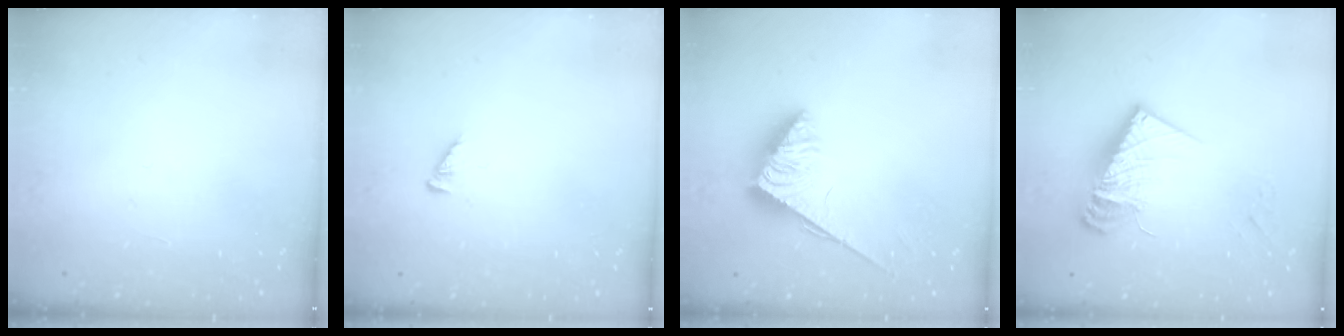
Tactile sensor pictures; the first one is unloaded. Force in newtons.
{"total": 2.5, "press": 2.5, "slide": 0.4}
{"total": 3.8, "press": 3.8, "slide": 0.6}
{"total": 15.6, "press": 15.5, "slide": 1.6}